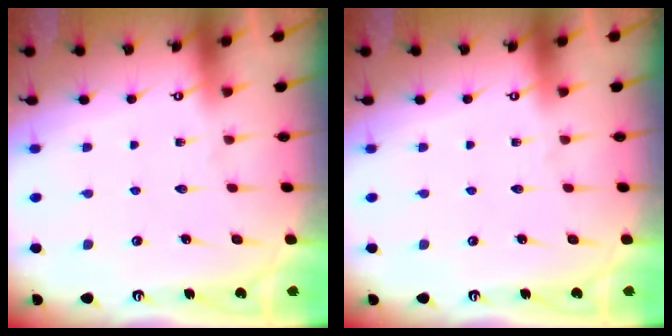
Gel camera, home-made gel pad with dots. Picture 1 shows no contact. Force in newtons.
{"total": 0.0}